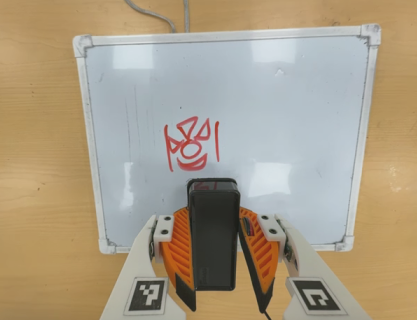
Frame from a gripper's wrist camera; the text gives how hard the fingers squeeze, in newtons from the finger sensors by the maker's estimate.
{"total": 6.4, "left": 4.9, "right": 7.8}